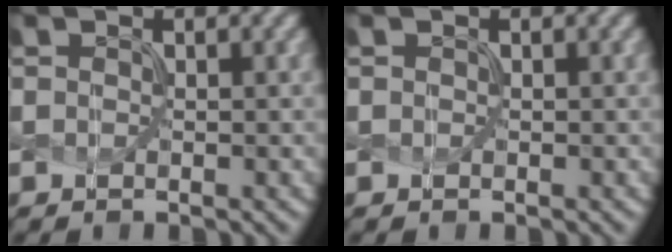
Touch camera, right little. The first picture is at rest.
{"total": 0.7, "force": [-0.3, -0.3, -0.6], "torque": [0.004, 0.000, 0.001]}